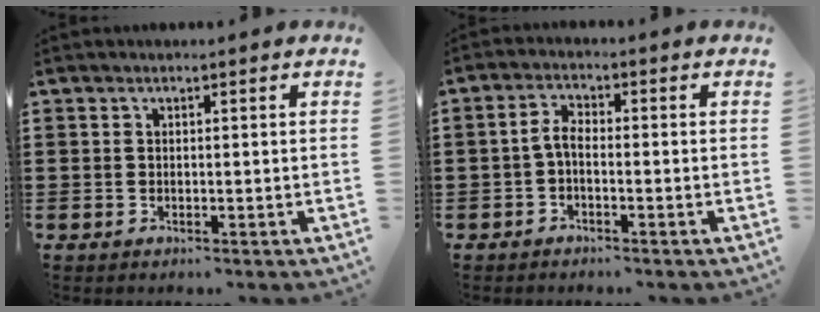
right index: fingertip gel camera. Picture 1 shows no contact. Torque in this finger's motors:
{"motor_torque": [0.70, -0.58, 0.28, 0.09]}